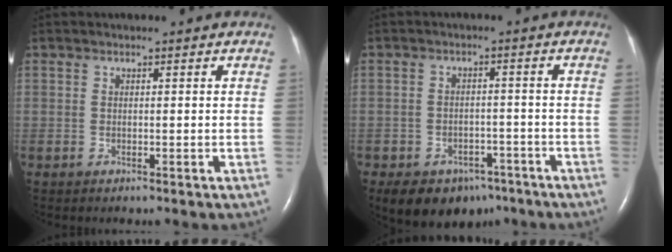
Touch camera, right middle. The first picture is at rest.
{"total": 9.9, "force": [-6.6, 6.6, 3.3], "torque": [-0.056, 0.008, -0.087]}